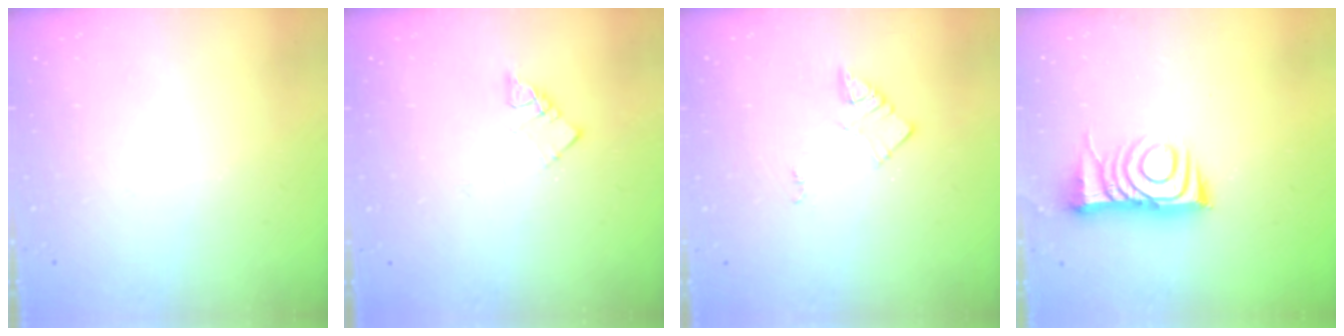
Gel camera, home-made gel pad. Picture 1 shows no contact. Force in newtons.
{"total": 4.2, "press": 4.2, "slide": 0.4}
{"total": 3.0, "press": 3.0, "slide": 0.4}
{"total": 9.7, "press": 9.7, "slide": 0.9}